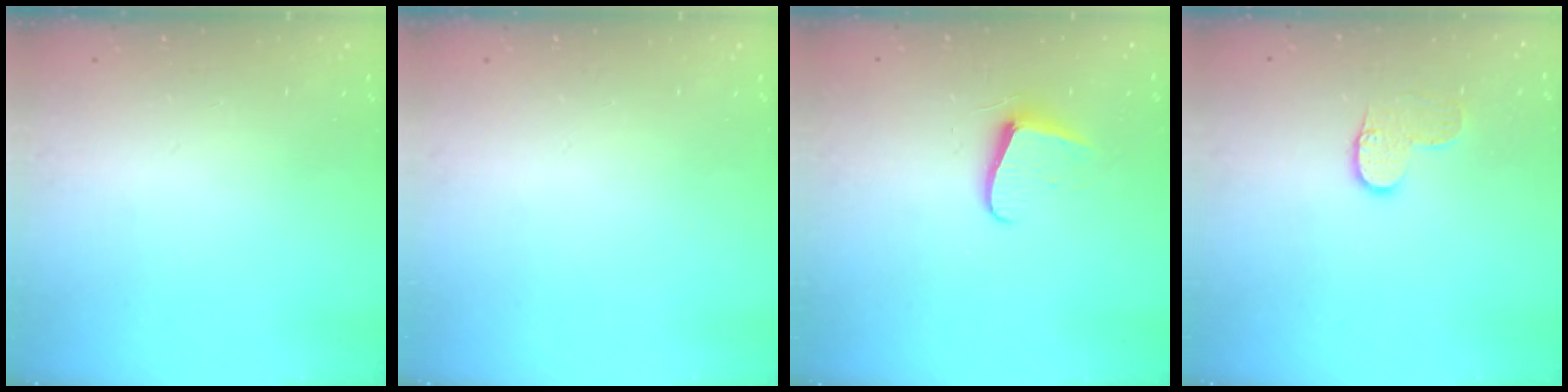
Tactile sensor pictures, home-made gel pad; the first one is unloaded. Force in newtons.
{"total": 0.0}
{"total": 7.2, "press": 7.2, "slide": 0.5}
{"total": 6.3, "press": 6.3, "slide": 0.3}